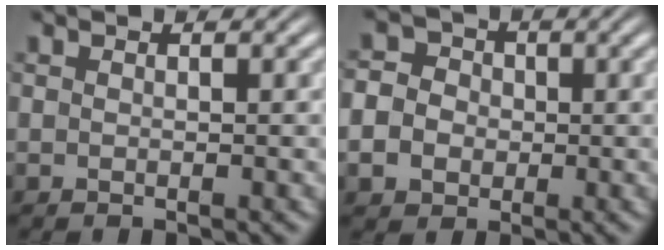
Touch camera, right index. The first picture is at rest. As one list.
[{"total": 7.3, "force": [-0.3, 6.7, 2.9], "torque": [-0.072, -0.014, -0.013]}]